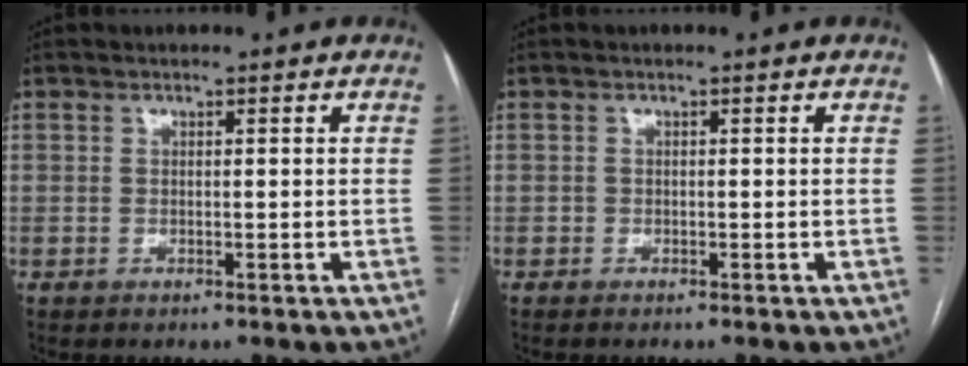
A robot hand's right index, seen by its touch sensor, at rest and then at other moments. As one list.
[{"total": 0.6, "force": [-0.5, 0.2, 0.1], "torque": [-0.006, 0.000, -0.011]}]